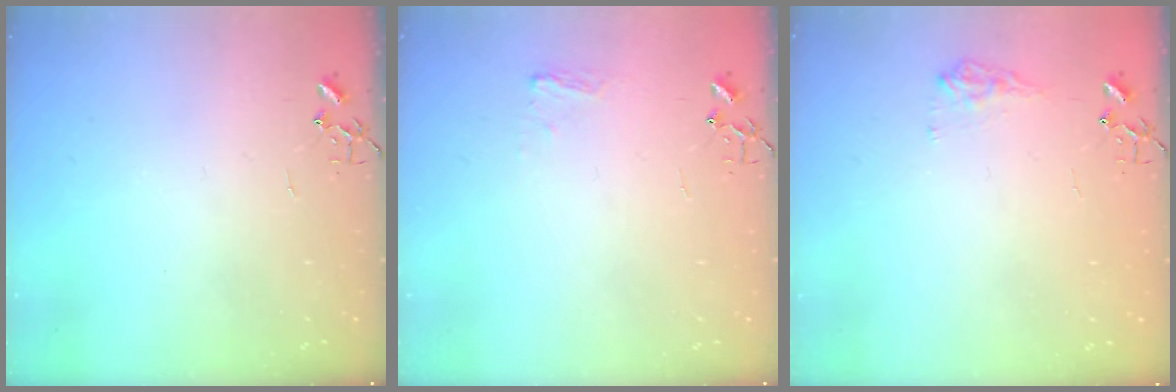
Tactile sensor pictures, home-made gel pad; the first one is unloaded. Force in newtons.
{"total": 7.4, "press": 7.4, "slide": 0.5}
{"total": 8.2, "press": 8.2, "slide": 0.2}